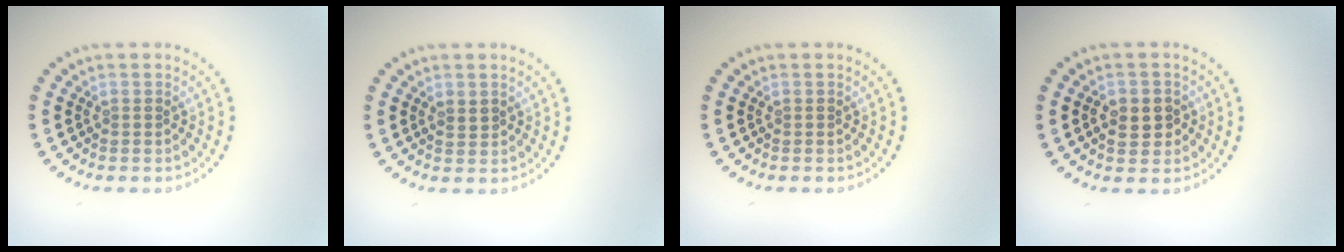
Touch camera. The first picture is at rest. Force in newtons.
{"total": 0.6, "press": 0.5, "slide": 0.3}
{"total": 0.0}
{"total": 2.8, "press": 2.7, "slide": 0.5}